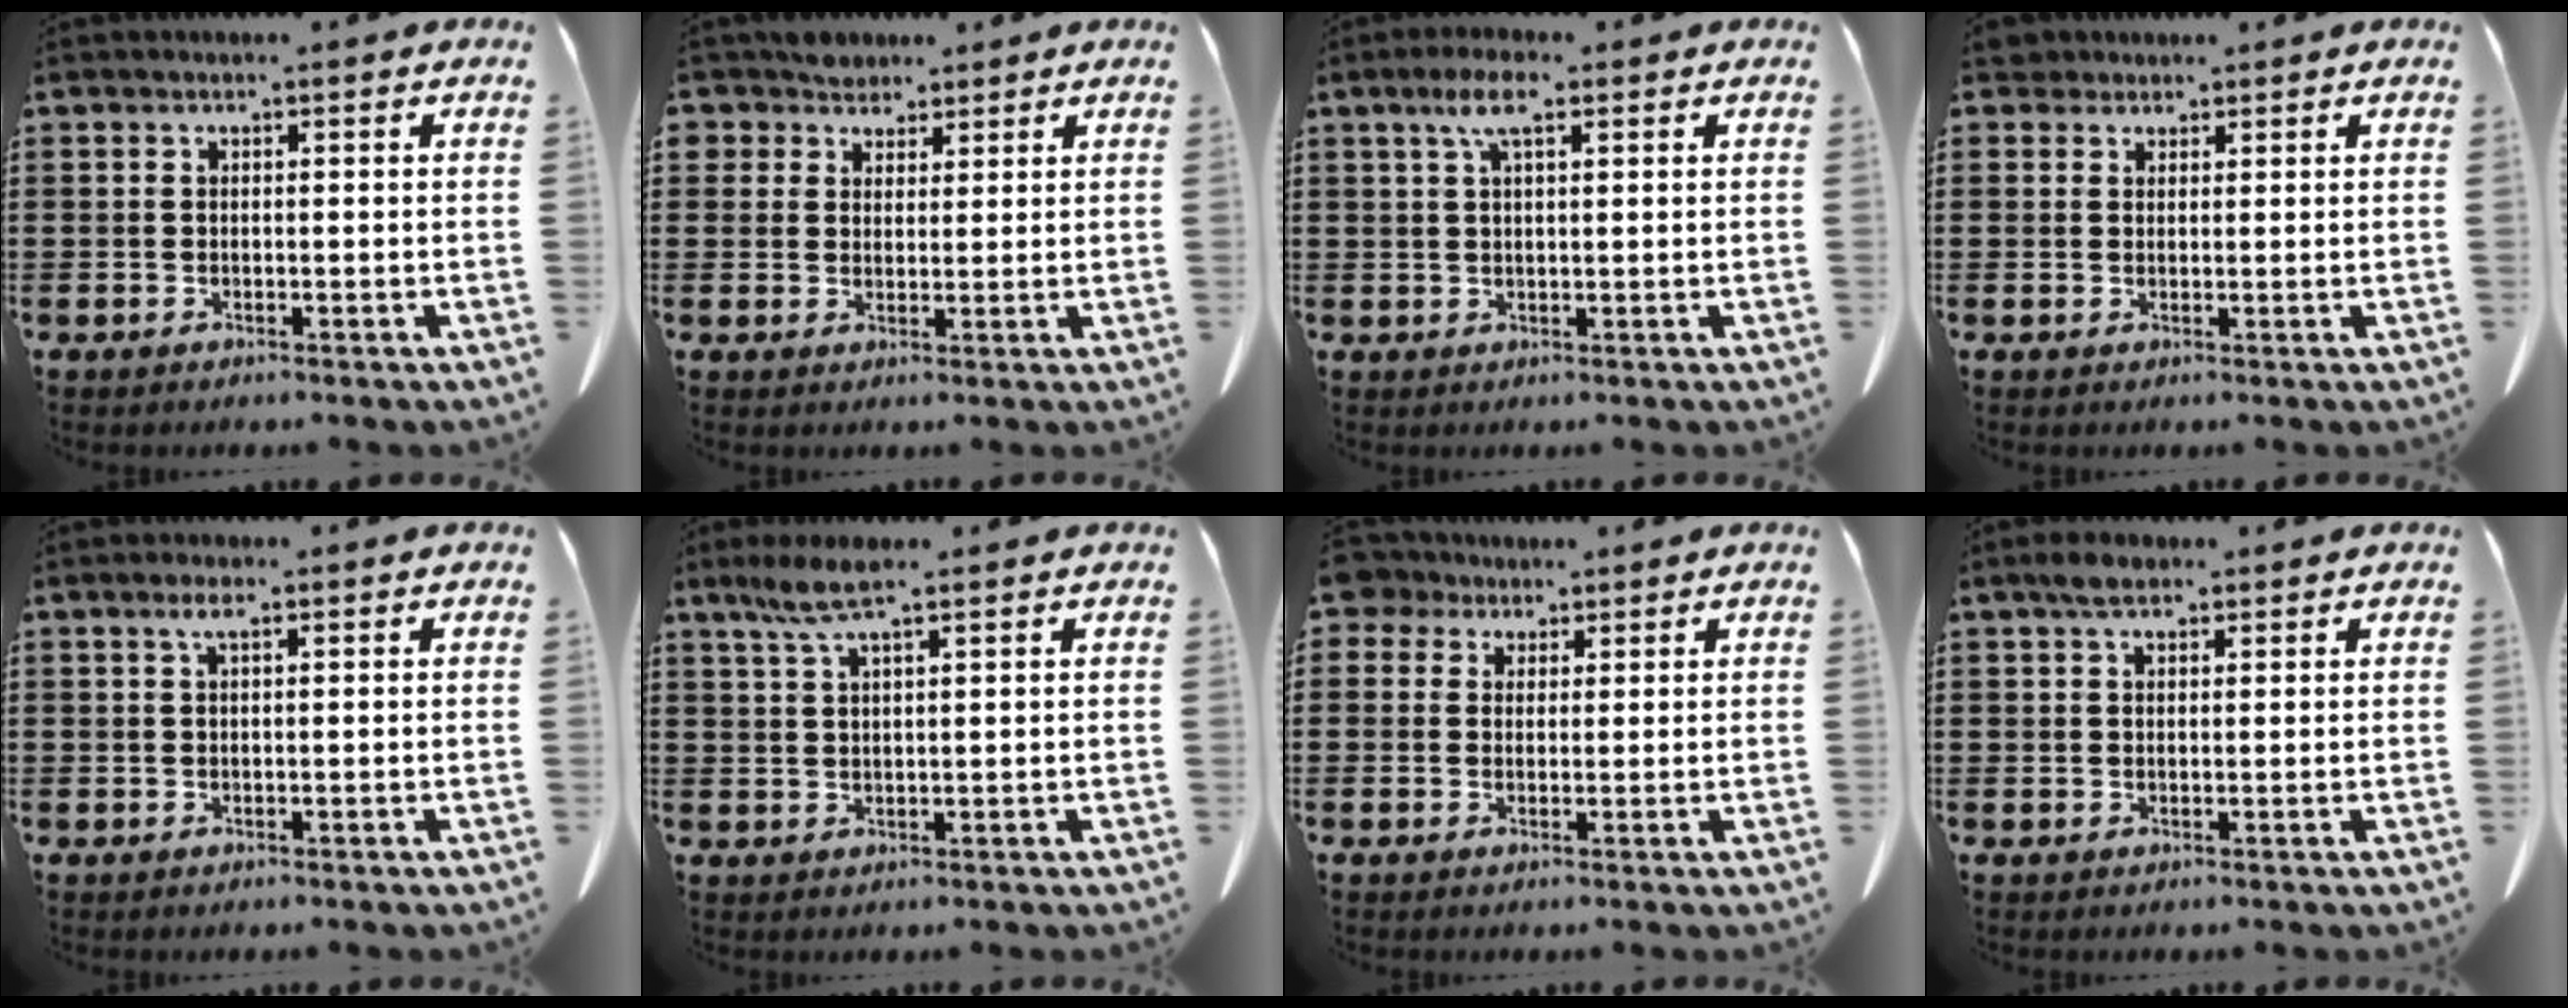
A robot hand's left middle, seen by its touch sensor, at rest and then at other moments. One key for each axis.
{"total": 3.8, "fx": 3.1, "fy": 2.2, "fz": 0.0, "tx": -0.018, "ty": 0.003, "tz": 0.057}
{"total": 5.0, "fx": 2.5, "fy": 1.4, "fz": 4.1, "tx": -0.087, "ty": 0.010, "tz": 0.042}
{"total": 2.1, "fx": 1.8, "fy": 1.0, "fz": 0.3, "tx": -0.012, "ty": 0.007, "tz": 0.035}
{"total": 2.0, "fx": 0.9, "fy": 0.5, "fz": 1.7, "tx": -0.036, "ty": 0.006, "tz": 0.014}
{"total": 4.9, "fx": 3.1, "fy": 0.8, "fz": 3.8, "tx": -0.088, "ty": 0.000, "tz": 0.053}
{"total": 3.6, "fx": 2.5, "fy": 2.4, "fz": 0.9, "tx": -0.025, "ty": 0.010, "tz": 0.045}
{"total": 2.9, "fx": 1.9, "fy": 1.2, "fz": 1.8, "tx": -0.032, "ty": 0.003, "tz": 0.034}